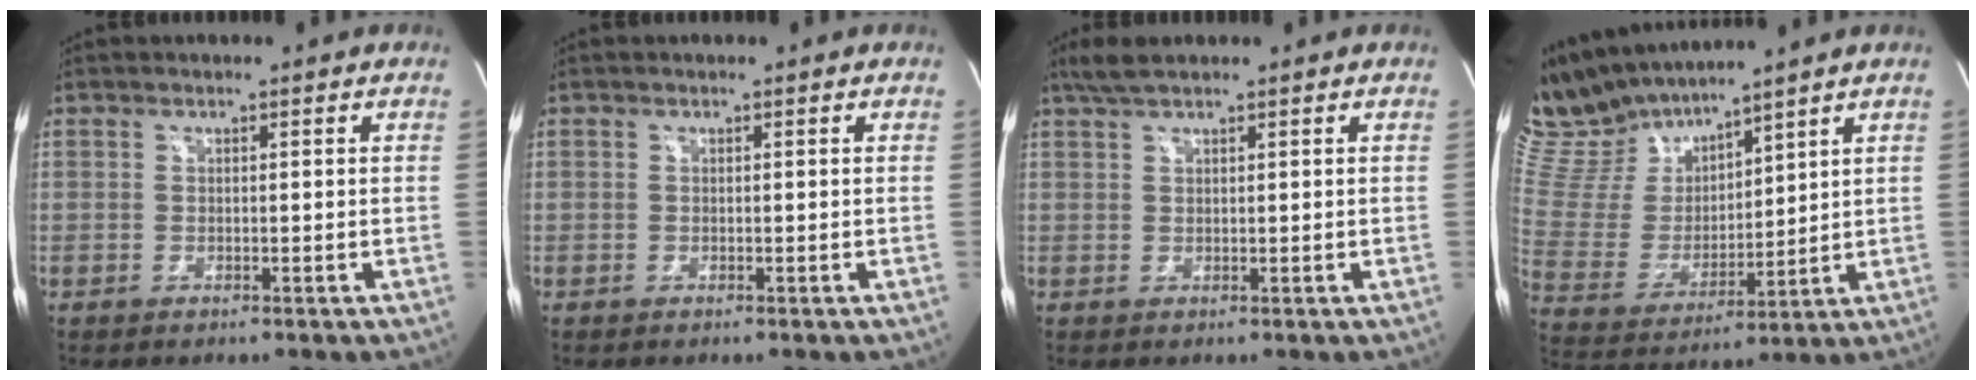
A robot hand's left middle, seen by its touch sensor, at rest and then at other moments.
{"total": 0.0}
{"total": 3.0, "force": [2.5, 0.2, 1.7], "torque": [-0.042, 0.011, 0.052]}
{"total": 13.2, "force": [12.2, 3.4, 3.7], "torque": [-0.098, 0.014, 0.258]}